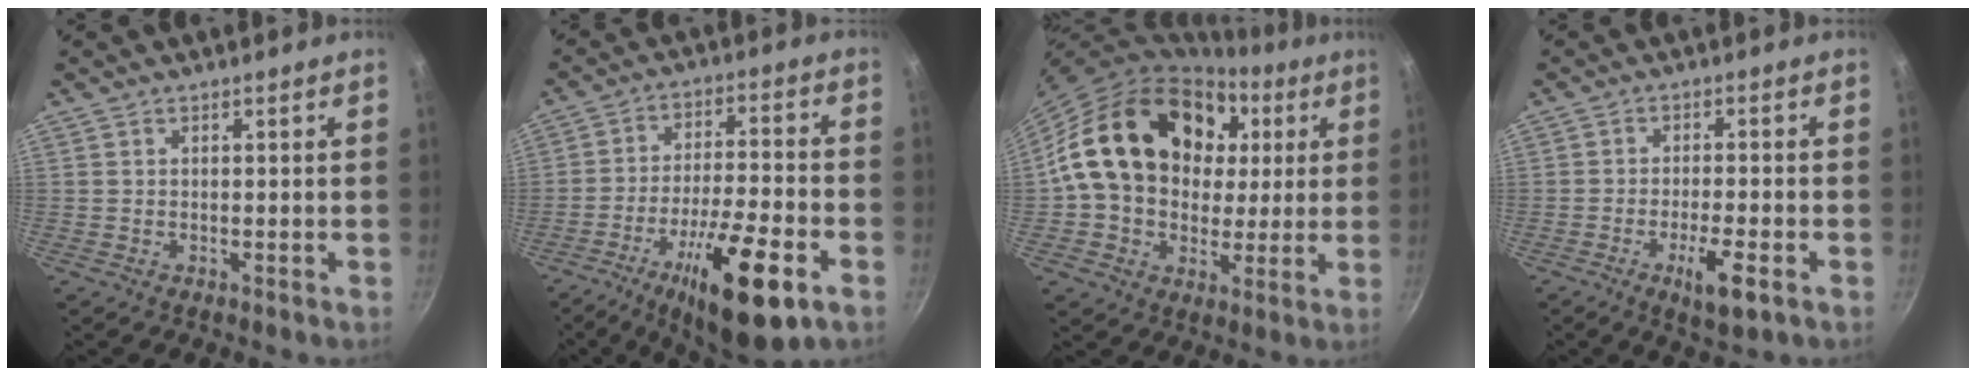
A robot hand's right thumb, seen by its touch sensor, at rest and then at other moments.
{"total": 19.1, "force": [-9.0, 5.2, 16.0], "torque": [-0.254, 0.034, -0.142]}
{"total": 23.6, "force": [4.8, 18.0, 14.5], "torque": [-0.225, 0.022, 0.080]}
{"total": 6.9, "force": [-3.1, 1.7, 6.0], "torque": [-0.097, 0.010, -0.047]}